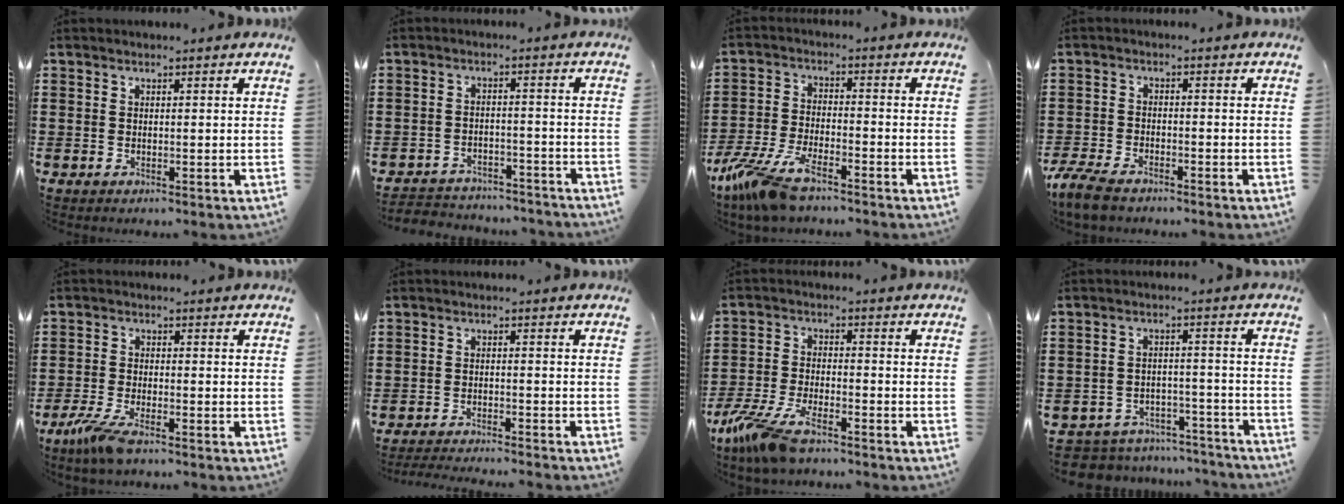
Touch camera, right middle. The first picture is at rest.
{"total": 3.5, "force": [-3.5, 0.5, 0.0], "torque": [-0.005, 0.004, -0.075]}
{"total": 8.6, "force": [-6.6, 2.2, 5.1], "torque": [-0.130, -0.005, -0.132]}
{"total": 4.4, "force": [-3.8, 1.1, 1.9], "torque": [-0.058, -0.004, -0.081]}
{"total": 4.8, "force": [-3.4, 0.8, 3.4], "torque": [-0.089, -0.017, -0.068]}
{"total": 2.7, "force": [-2.7, -0.2, 0.4], "torque": [-0.007, -0.001, -0.055]}
{"total": 8.1, "force": [-6.0, 2.1, 5.0], "torque": [-0.123, -0.007, -0.119]}
{"total": 5.5, "force": [-5.5, 0.8, 0.1], "torque": [-0.007, 0.013, -0.113]}